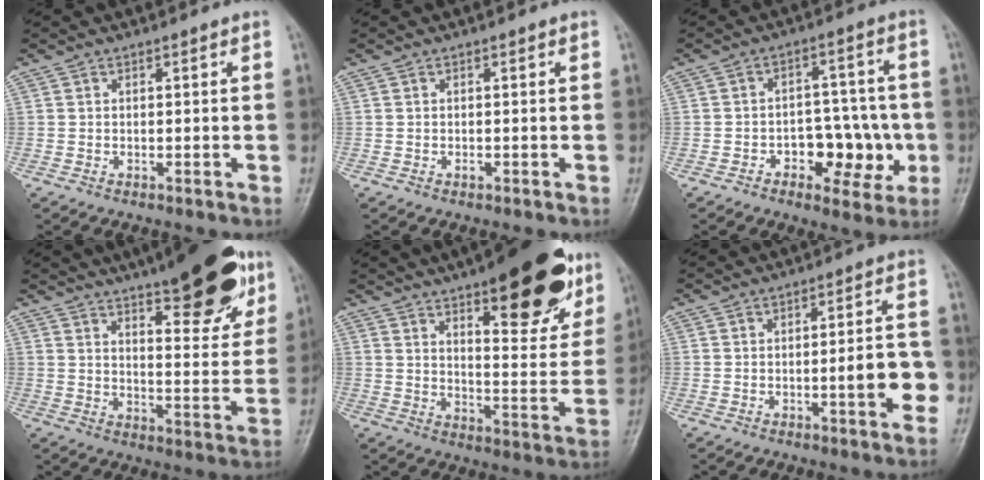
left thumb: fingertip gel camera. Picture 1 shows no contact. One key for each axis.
{"total": 0.8, "fx": -0.1, "fy": 0.4, "fz": 0.6, "tx": -0.006, "ty": 0.003, "tz": -0.002}
{"total": 11.0, "fx": -3.2, "fy": 6.6, "fz": 8.2, "tx": -0.074, "ty": 0.031, "tz": -0.042}
{"total": 19.7, "fx": 11.8, "fy": 6.4, "fz": 14.4, "tx": -0.159, "ty": -0.045, "tz": 0.168}
{"total": 22.2, "fx": 12.9, "fy": 7.6, "fz": 16.4, "tx": -0.181, "ty": -0.052, "tz": 0.184}
{"total": 8.1, "fx": -1.9, "fy": 1.8, "fz": 7.7, "tx": -0.098, "ty": 0.011, "tz": -0.026}